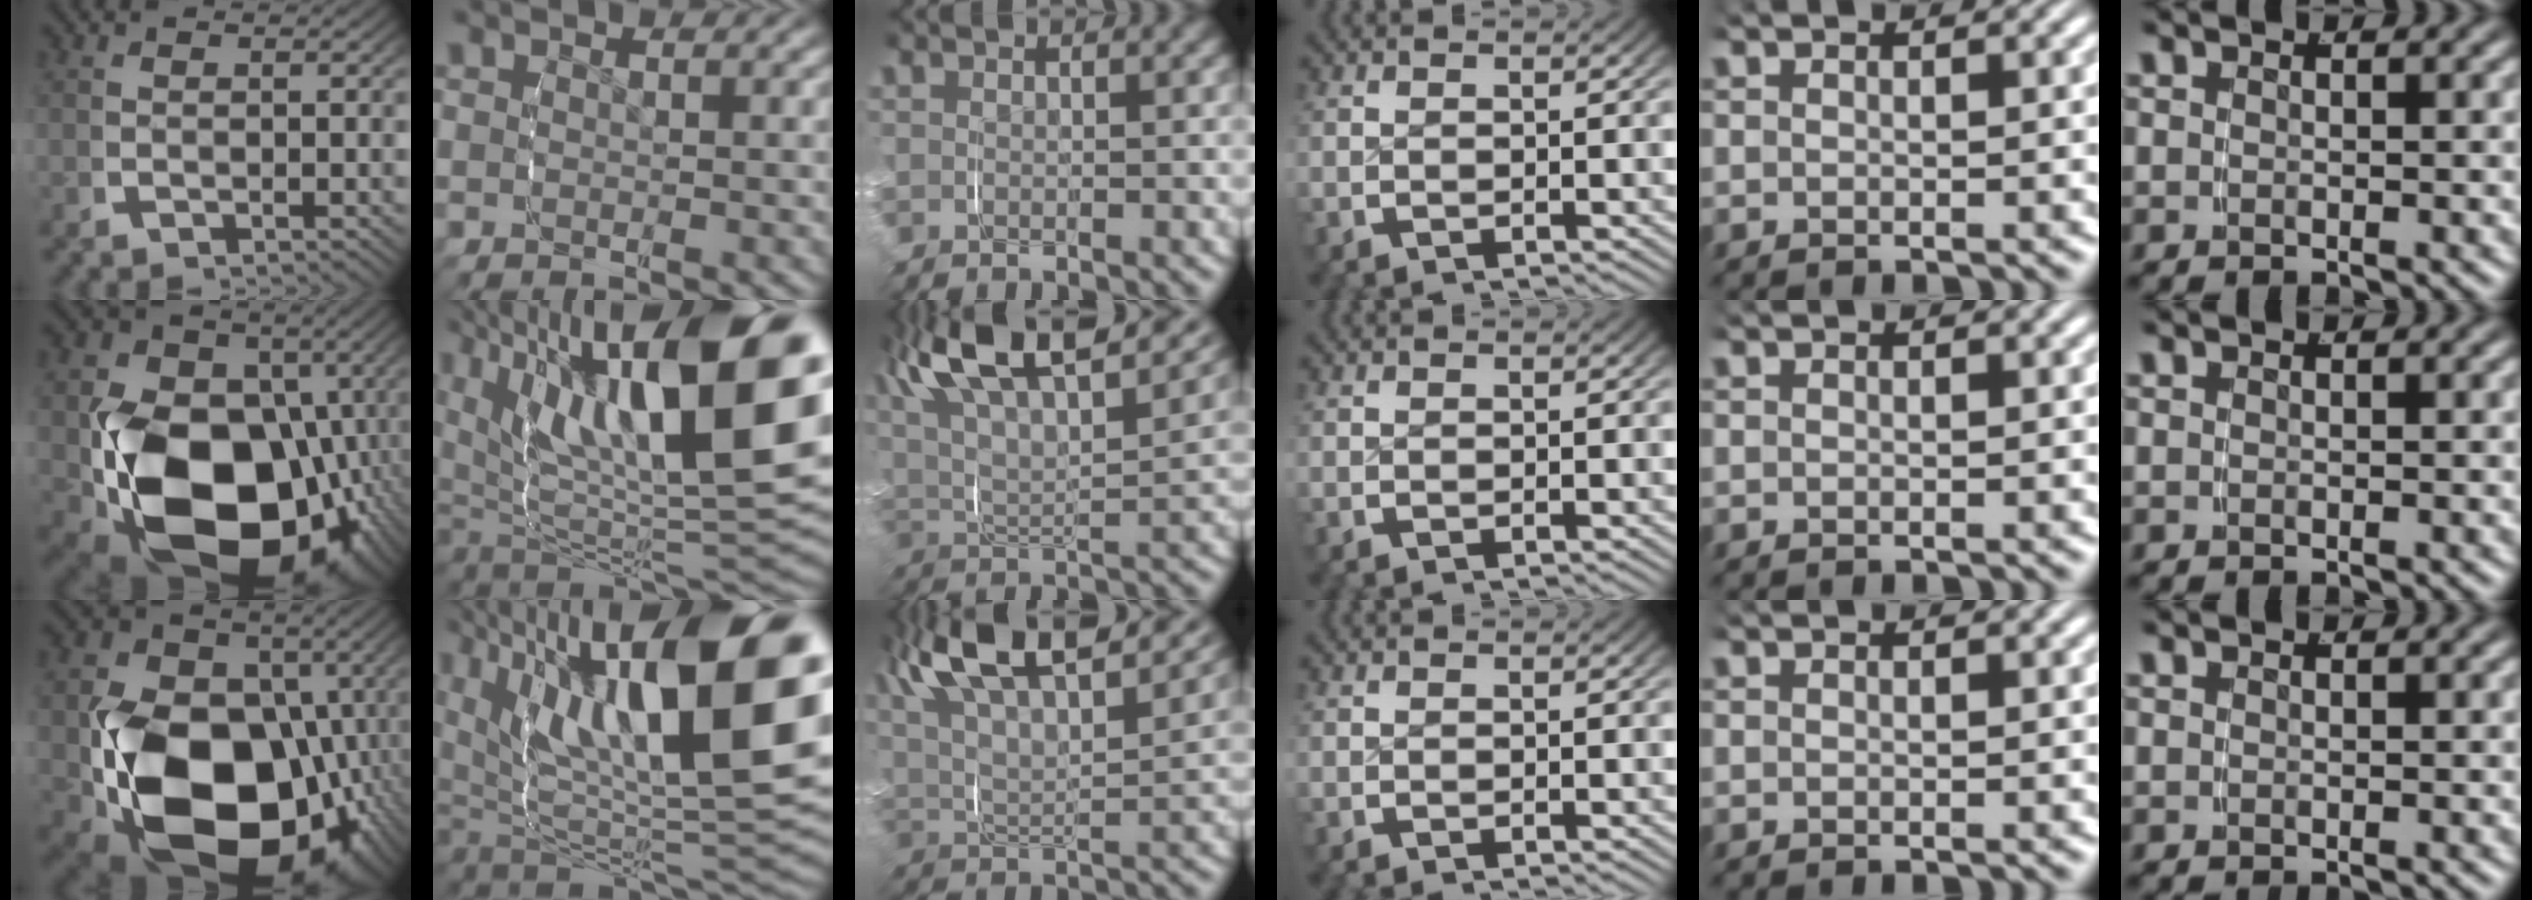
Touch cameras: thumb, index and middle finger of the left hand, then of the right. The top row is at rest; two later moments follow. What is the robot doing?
{"motion": "grasp_and_lifting", "object": "key"}